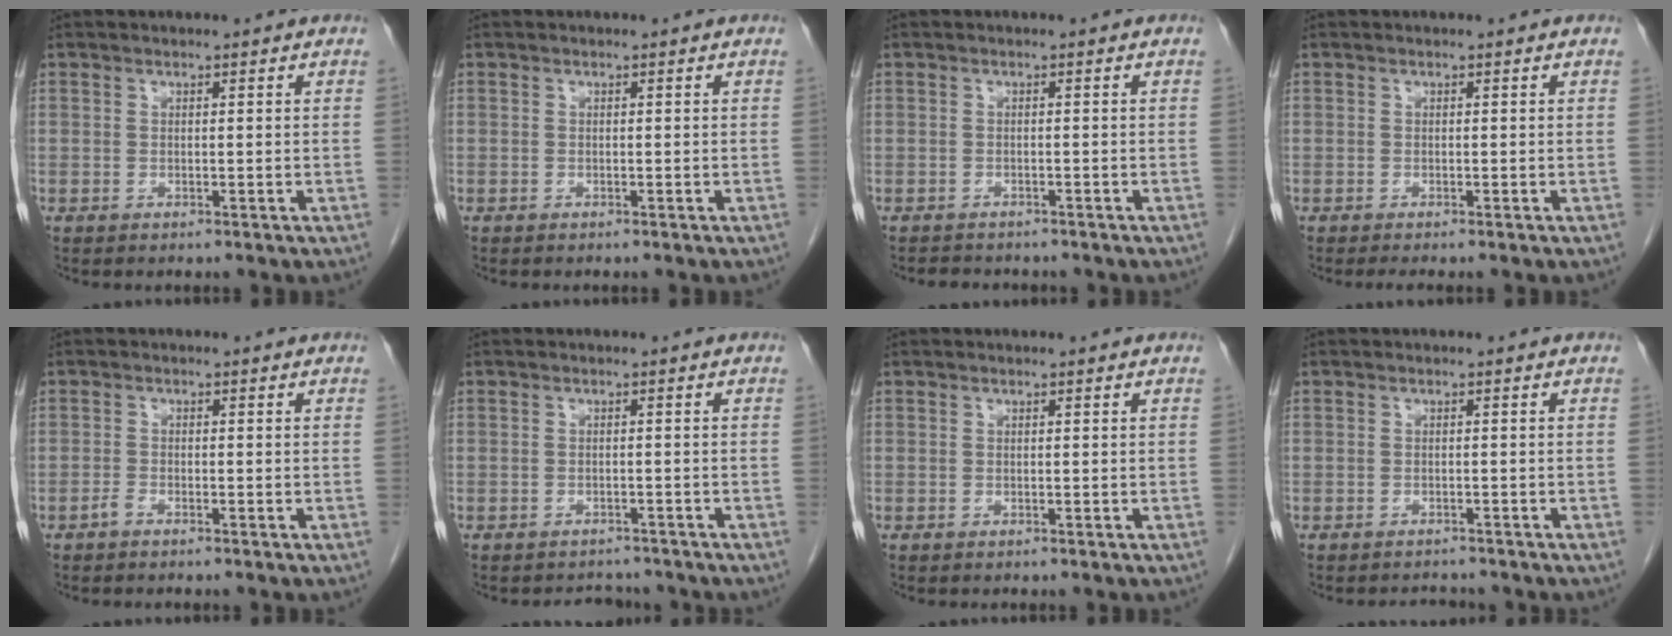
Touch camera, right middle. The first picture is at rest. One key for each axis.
{"total": 0.0}
{"total": 3.4, "fx": -3.0, "fy": 1.4, "fz": 0.8, "tx": -0.015, "ty": -0.003, "tz": -0.038}
{"total": 1.2, "fx": -1.0, "fy": -0.1, "fz": 0.6, "tx": -0.009, "ty": -0.001, "tz": -0.013}
{"total": 0.9, "fx": -0.8, "fy": 0.2, "fz": 0.4, "tx": -0.012, "ty": 0.001, "tz": -0.015}
{"total": 3.3, "fx": -3.1, "fy": 1.3, "fz": -0.1, "tx": -0.001, "ty": 0.002, "tz": -0.042}
{"total": 0.0}
{"total": 2.6, "fx": -2.3, "fy": 1.1, "fz": -0.2, "tx": 0.001, "ty": 0.001, "tz": -0.033}